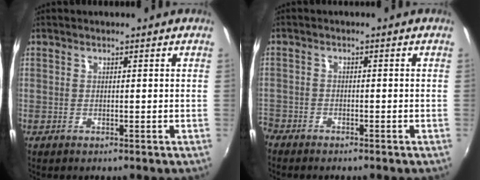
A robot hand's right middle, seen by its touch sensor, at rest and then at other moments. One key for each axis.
{"total": 3.8, "fx": -3.1, "fy": 2.1, "fz": 0.7, "tx": -0.040, "ty": -0.003, "tz": -0.060}